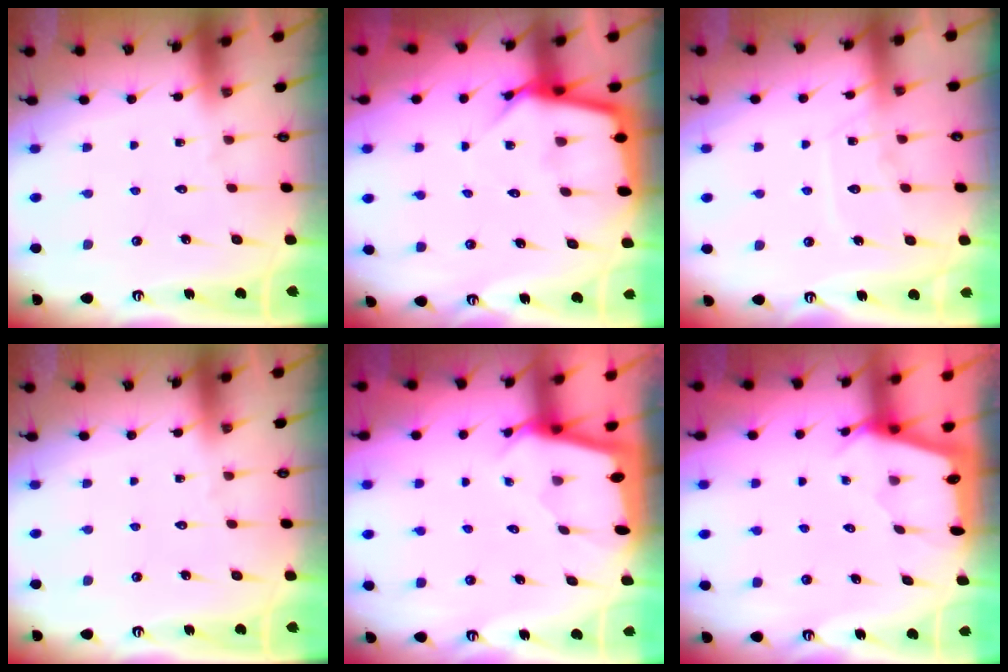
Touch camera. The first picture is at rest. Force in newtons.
{"total": 6.8, "press": 6.7, "slide": 0.6}
{"total": 10.5, "press": 10.5, "slide": 1.0}
{"total": 0.0}
{"total": 1.3, "press": 1.3, "slide": 0.1}
{"total": 2.3, "press": 2.3, "slide": 0.3}